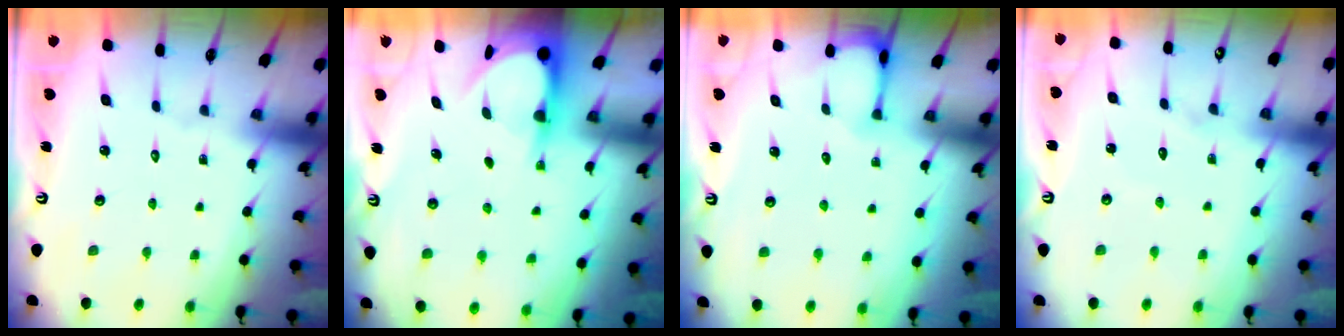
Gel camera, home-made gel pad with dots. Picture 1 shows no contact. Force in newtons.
{"total": 4.7, "press": 4.7, "slide": 0.4}
{"total": 3.6, "press": 3.6, "slide": 0.3}
{"total": 3.4, "press": 3.4, "slide": 0.3}